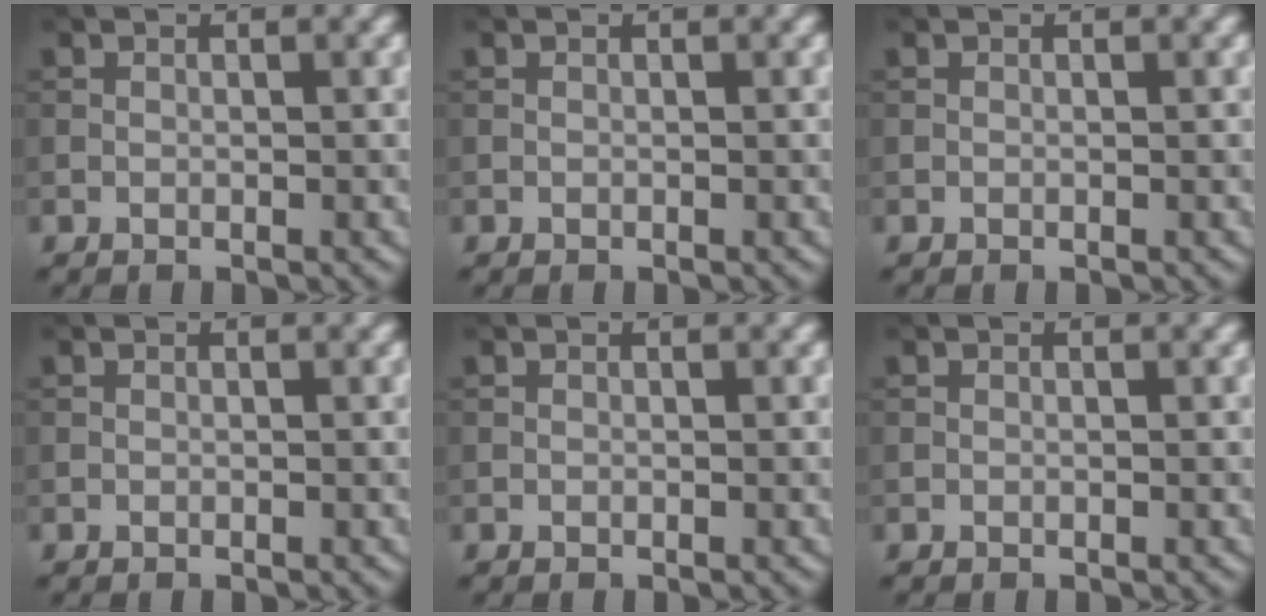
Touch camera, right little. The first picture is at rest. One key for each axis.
{"total": 0.0}
{"total": 0.0}
{"total": 0.0}
{"total": 0.0}
{"total": 0.0}